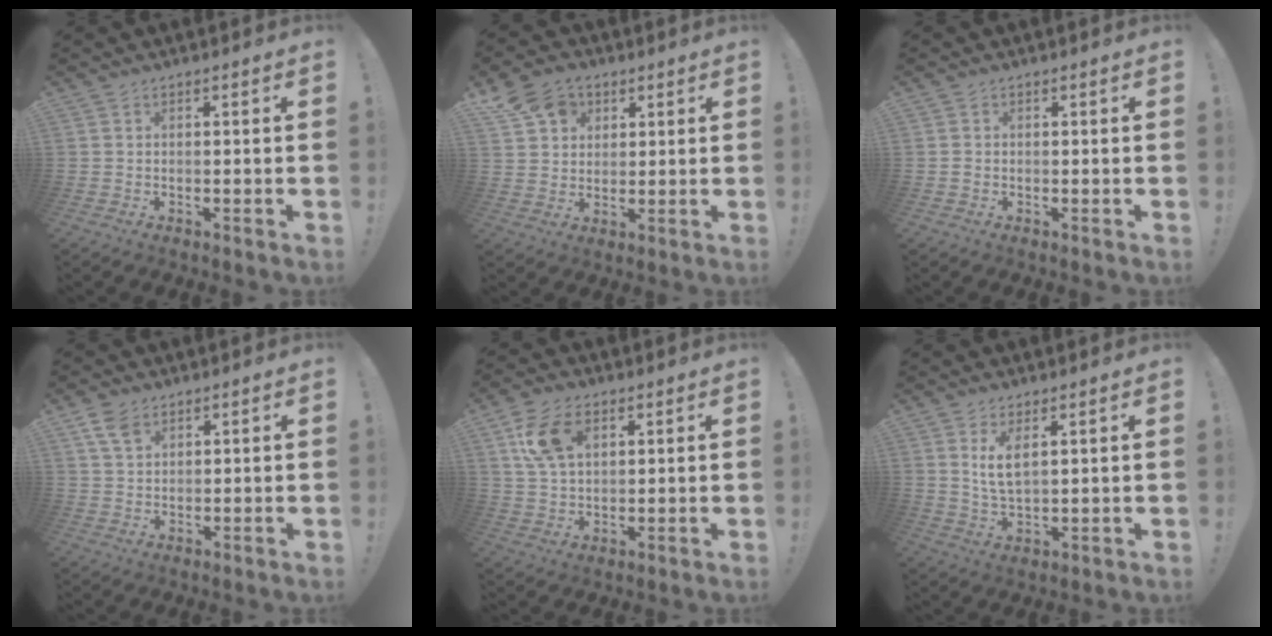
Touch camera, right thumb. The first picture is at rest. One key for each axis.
{"total": 11.2, "fx": 5.2, "fy": 8.8, "fz": 4.5, "tx": -0.069, "ty": -0.019, "tz": 0.108}
{"total": 0.6, "fx": 0.0, "fy": 0.6, "fz": 0.0, "tx": 0.000, "ty": 0.003, "tz": 0.000}
{"total": 5.4, "fx": 3.2, "fy": 3.0, "fz": 3.1, "tx": -0.058, "ty": -0.010, "tz": 0.062}
{"total": 11.5, "fx": 4.6, "fy": 7.4, "fz": 7.5, "tx": -0.148, "ty": -0.002, "tz": 0.090}
{"total": 5.9, "fx": 2.5, "fy": 2.3, "fz": 4.8, "tx": -0.090, "ty": -0.012, "tz": 0.041}